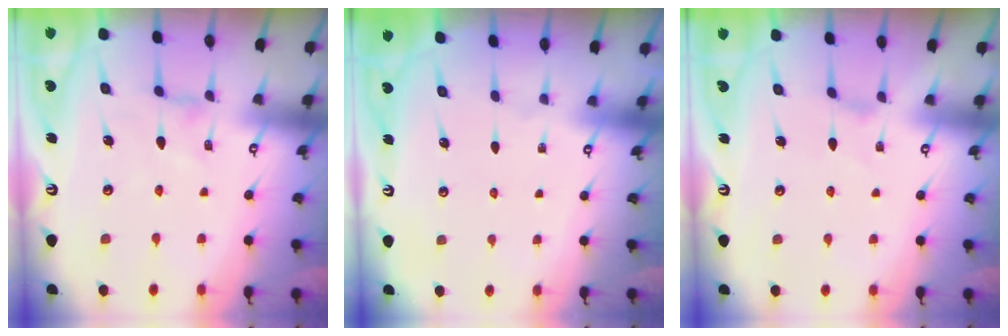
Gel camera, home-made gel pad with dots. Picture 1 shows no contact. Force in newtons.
{"total": 0.0}
{"total": 0.0}